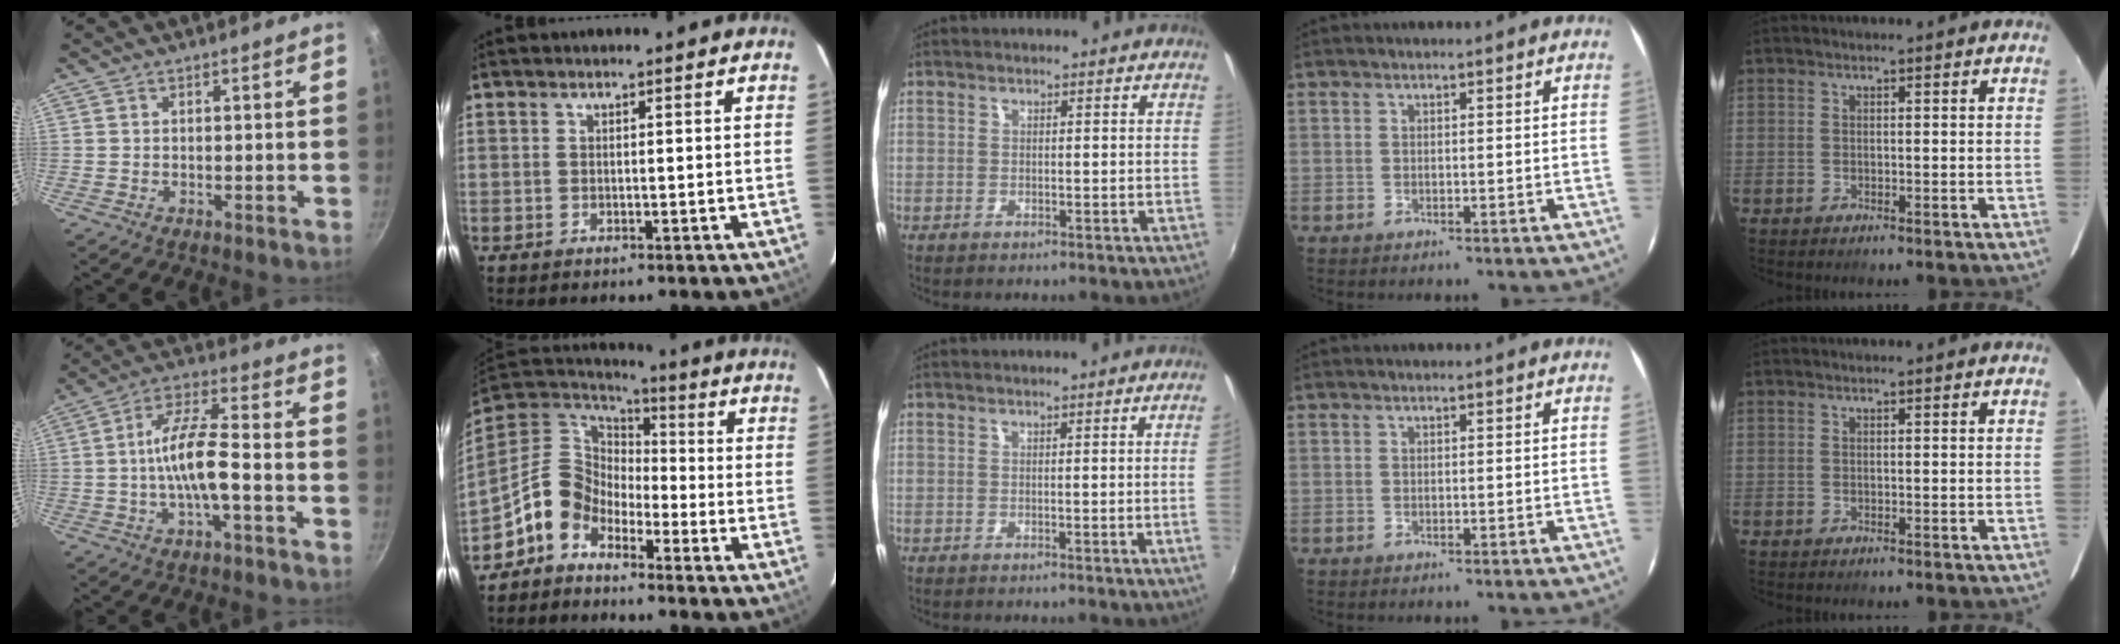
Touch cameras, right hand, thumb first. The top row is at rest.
{"thumb": {"total": 9.9, "force": [-2.6, 2.9, 9.1], "torque": [-0.169, 0.036, -0.055]}, "index": {"total": 10.5, "force": [-7.1, 6.9, 3.4], "torque": [-0.078, 0.031, -0.148]}, "middle": {"total": 2.2, "force": [-0.2, -1.3, 1.8], "torque": [-0.025, -0.011, 0.002]}}